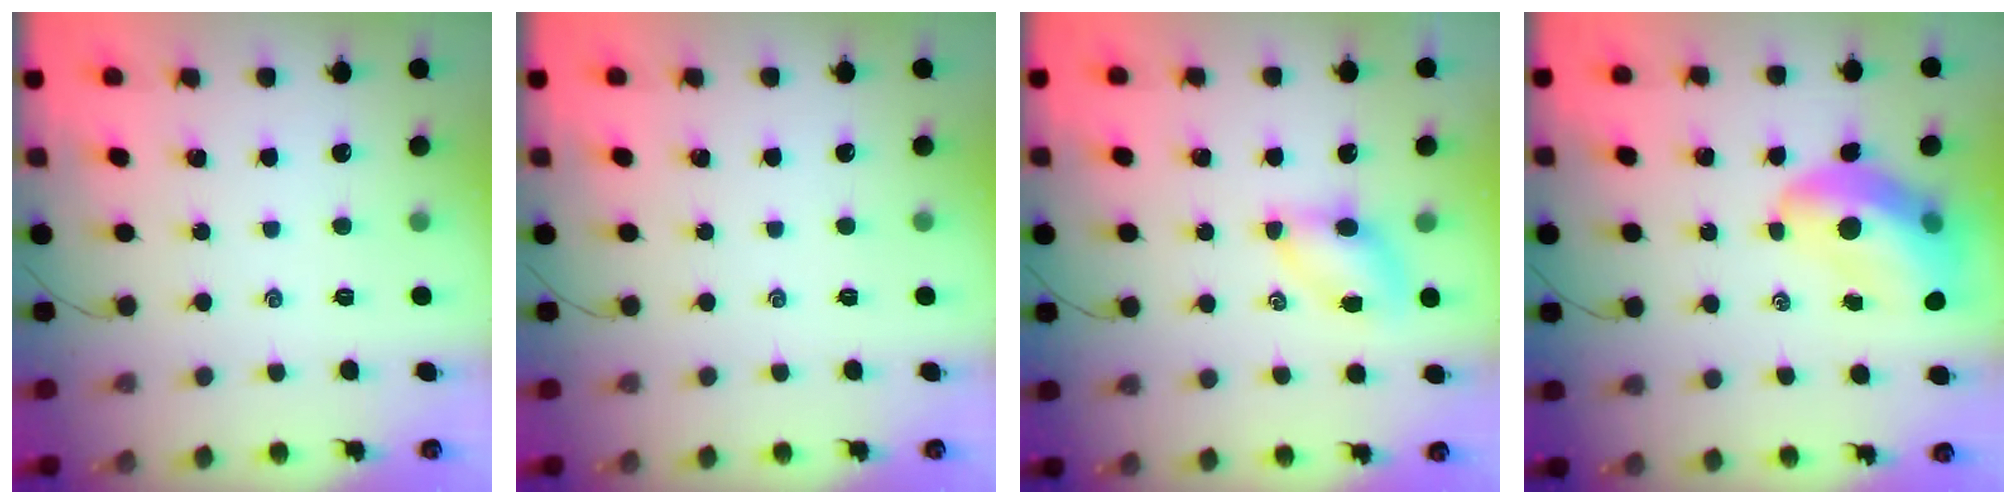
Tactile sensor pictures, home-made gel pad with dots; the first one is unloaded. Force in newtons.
{"total": 0.0}
{"total": 5.5, "press": 5.4, "slide": 0.7}
{"total": 13.3, "press": 12.8, "slide": 3.7}